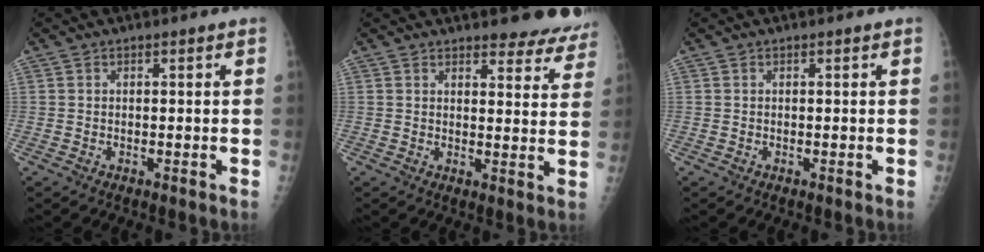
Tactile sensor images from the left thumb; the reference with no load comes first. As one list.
[{"total": 10.8, "force": [9.6, 3.4, 3.4], "torque": [0.008, -0.052, 0.094]}, {"total": 0.0}]